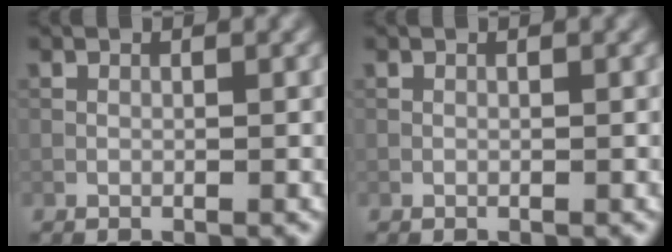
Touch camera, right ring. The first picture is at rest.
{"total": 0.0}